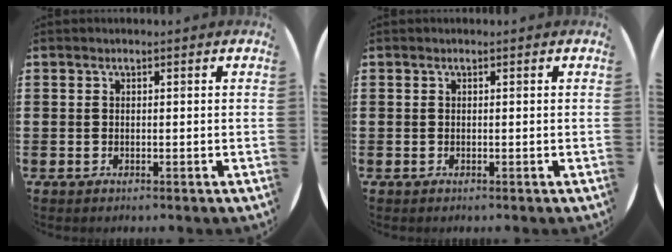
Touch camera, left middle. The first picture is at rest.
{"total": 0.0}